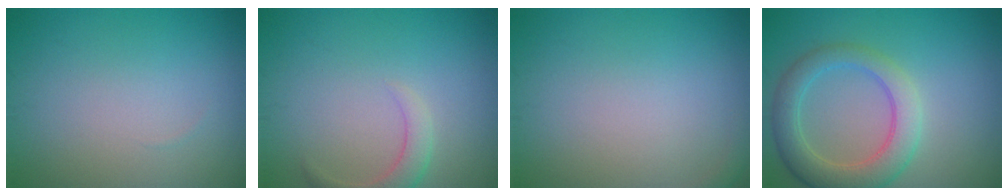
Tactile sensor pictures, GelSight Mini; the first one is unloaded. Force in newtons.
{"total": 2.2, "press": 2.2, "slide": 0.2}
{"total": 0.6, "press": 0.6, "slide": 0.1}
{"total": 5.0, "press": 4.9, "slide": 0.4}